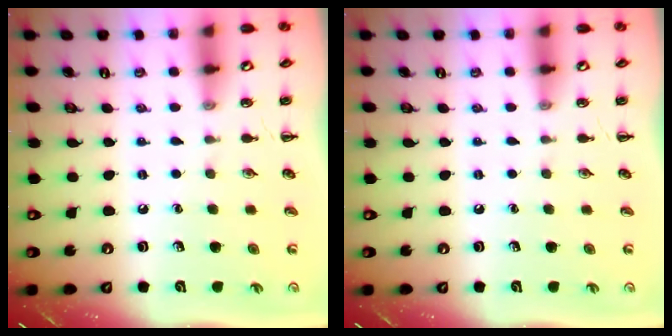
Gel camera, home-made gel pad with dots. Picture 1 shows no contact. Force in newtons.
{"total": 0.0}